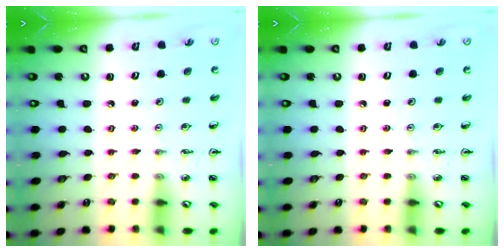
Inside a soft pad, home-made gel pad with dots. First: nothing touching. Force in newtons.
{"total": 0.0}